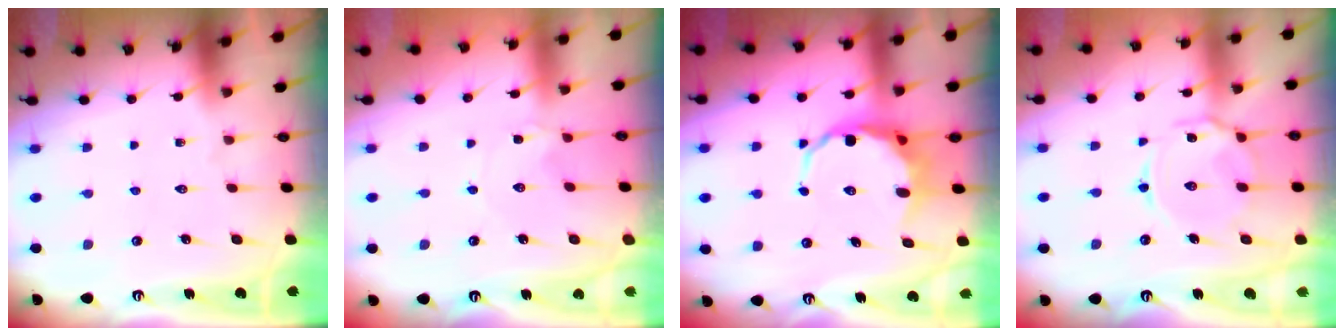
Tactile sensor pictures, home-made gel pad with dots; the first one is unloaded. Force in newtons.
{"total": 0.9, "press": 0.9, "slide": 0.1}
{"total": 8.6, "press": 8.4, "slide": 2.1}
{"total": 9.6, "press": 9.6, "slide": 0.8}